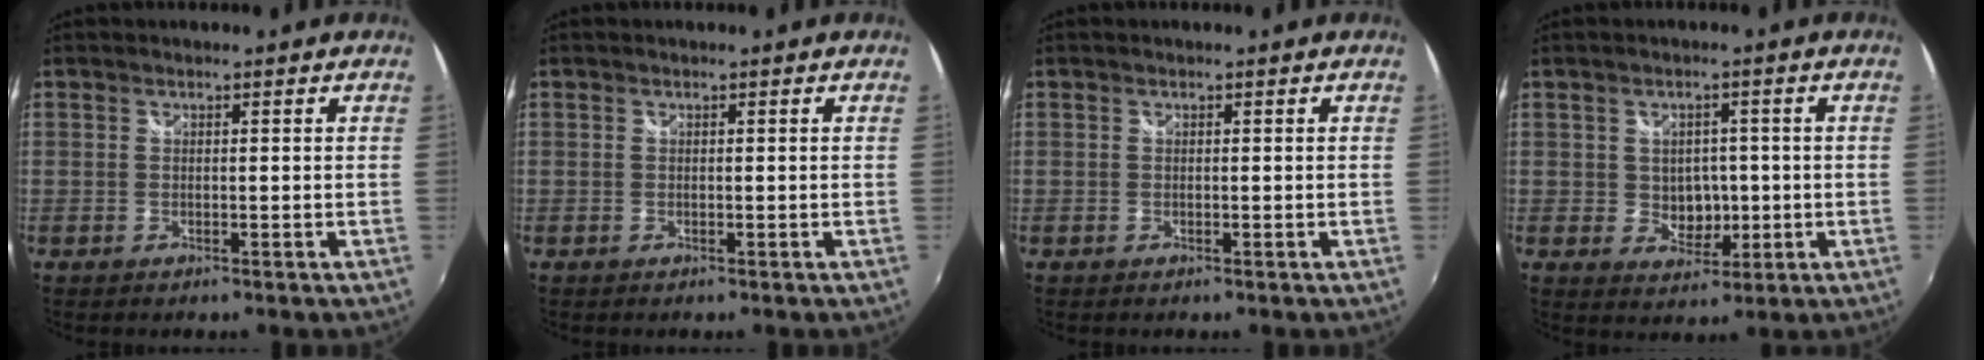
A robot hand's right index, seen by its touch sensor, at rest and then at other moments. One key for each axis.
{"total": 0.0}
{"total": 0.0}
{"total": 4.9, "fx": -0.2, "fy": 4.2, "fz": 2.5, "tx": -0.041, "ty": 0.004, "tz": 0.005}